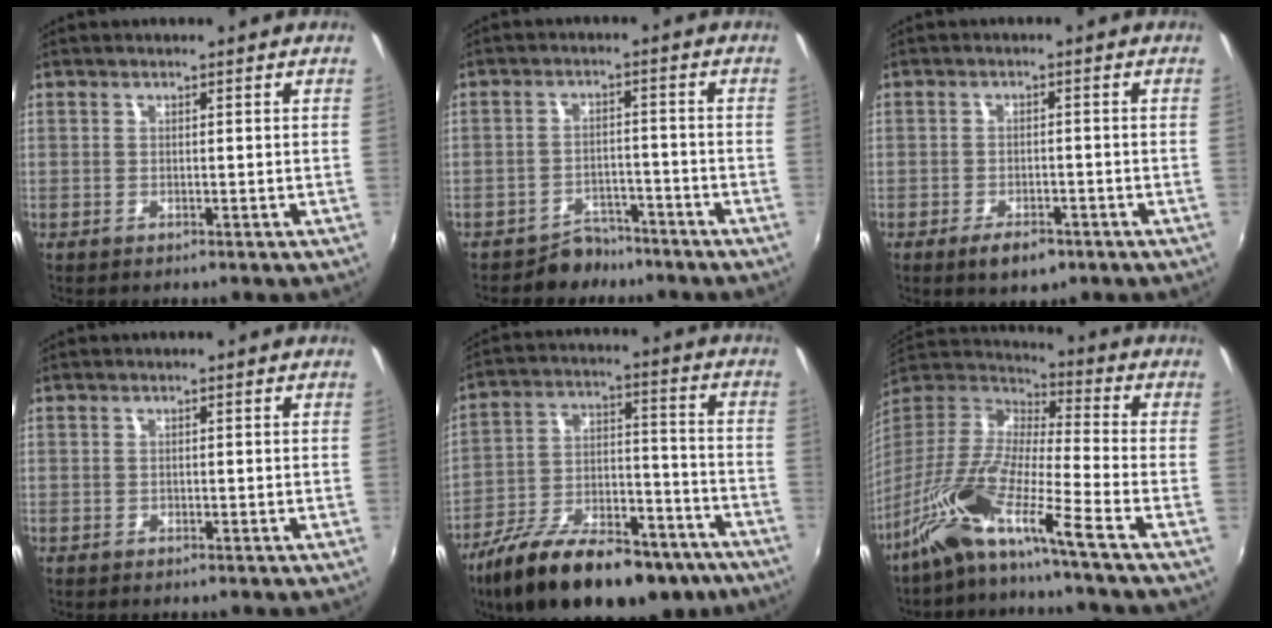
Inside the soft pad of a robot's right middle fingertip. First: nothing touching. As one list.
[{"total": 4.9, "force": [-4.2, 2.6, 0.3], "torque": [-0.011, 0.013, -0.064]}, {"total": 4.9, "force": [-3.1, 2.2, 3.1], "torque": [-0.069, -0.011, -0.050]}, {"total": 0.0}, {"total": 25.0, "force": [-17.5, 10.4, 14.6], "torque": [-0.252, -0.010, -0.258]}, {"total": 13.2, "force": [-9.0, -0.2, 9.6], "torque": [-0.180, -0.011, -0.187]}]